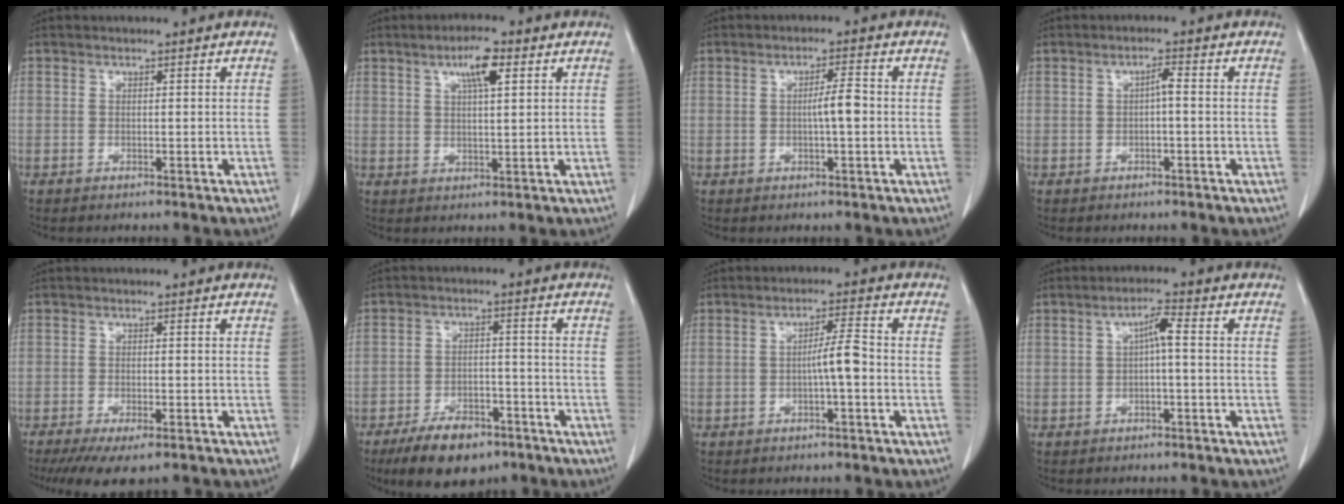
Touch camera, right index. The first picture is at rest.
{"total": 5.3, "force": [2.5, 0.9, 4.6], "torque": [-0.082, 0.005, 0.042]}
{"total": 3.4, "force": [-0.2, 0.3, 3.4], "torque": [-0.054, 0.005, -0.003]}
{"total": 1.8, "force": [-0.2, 0.3, 1.7], "torque": [-0.028, 0.004, -0.004]}
{"total": 9.4, "force": [-7.2, 2.2, 5.6], "torque": [-0.077, -0.013, -0.107]}
{"total": 9.4, "force": [-6.8, 4.0, 5.2], "torque": [-0.088, -0.005, -0.112]}
{"total": 4.0, "force": [-0.8, 0.1, 3.9], "torque": [-0.060, 0.008, -0.012]}
{"total": 3.2, "force": [0.1, 0.4, 3.2], "torque": [-0.056, 0.011, 0.002]}